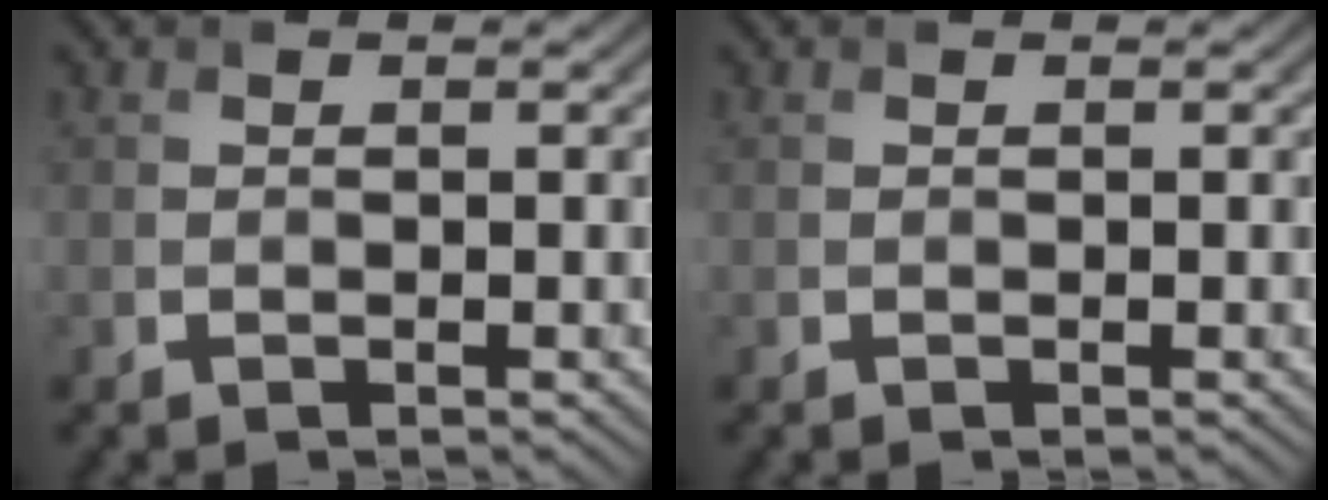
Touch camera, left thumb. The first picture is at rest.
{"total": 0.0}